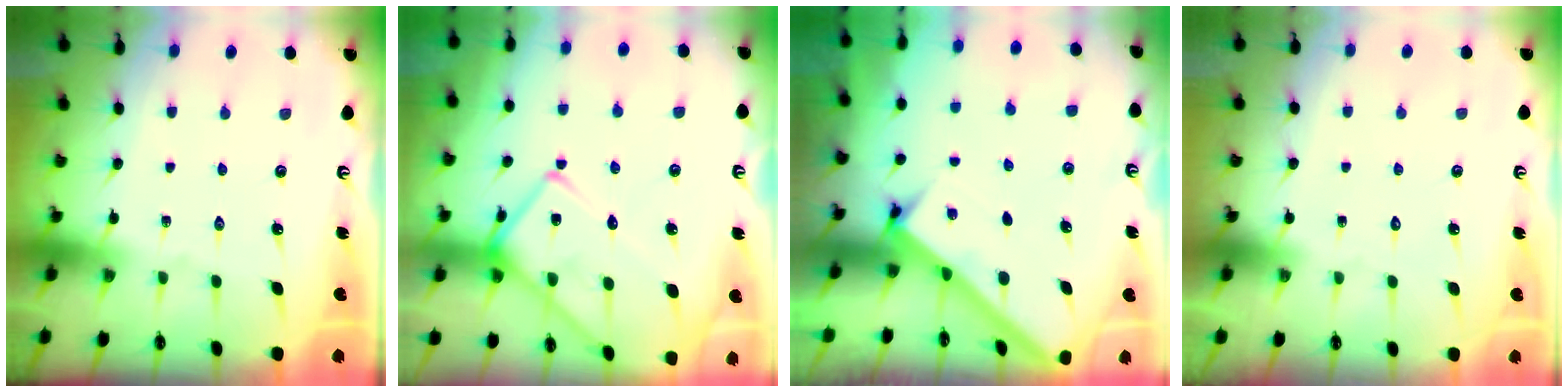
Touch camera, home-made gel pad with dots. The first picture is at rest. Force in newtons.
{"total": 14.7, "press": 14.6, "slide": 1.6}
{"total": 2.5, "press": 2.5, "slide": 0.3}
{"total": 1.8, "press": 1.8, "slide": 0.1}